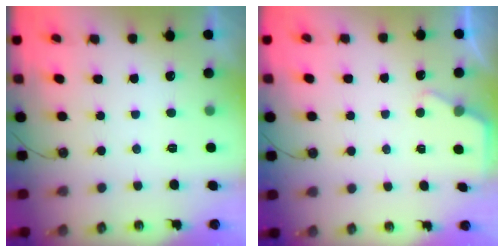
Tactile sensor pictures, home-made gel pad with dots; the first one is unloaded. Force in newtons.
{"total": 2.2, "press": 2.2, "slide": 0.3}